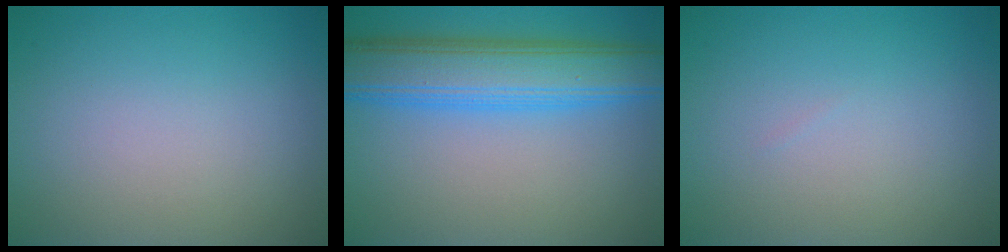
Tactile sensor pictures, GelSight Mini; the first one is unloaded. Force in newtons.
{"total": 8.1, "press": 8.1, "slide": 0.1}
{"total": 0.0}